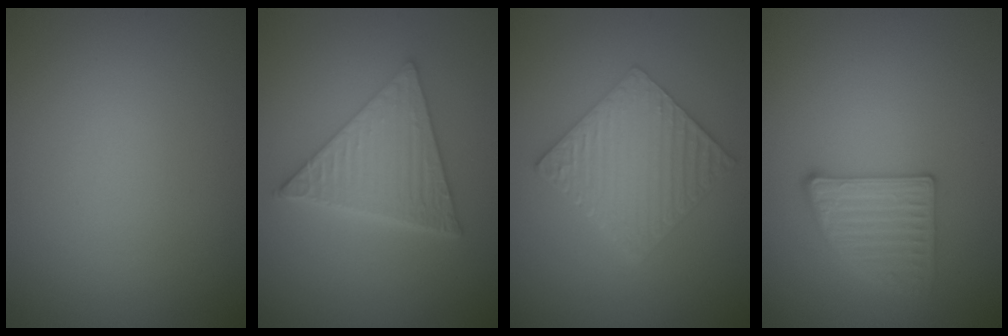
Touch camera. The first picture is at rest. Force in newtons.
{"total": 5.9, "press": 4.4, "slide": 4.0}
{"total": 6.4, "press": 4.6, "slide": 4.4}
{"total": 2.8, "press": 2.8, "slide": 0.3}